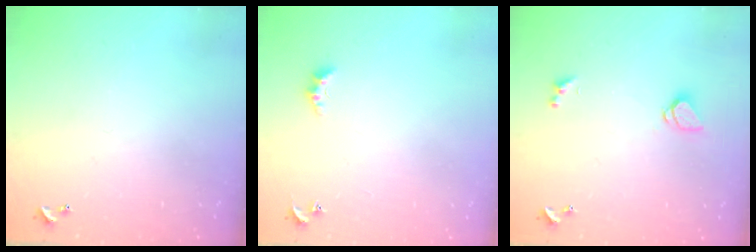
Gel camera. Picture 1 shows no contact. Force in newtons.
{"total": 2.4, "press": 2.4, "slide": 0.6}
{"total": 1.5, "press": 1.4, "slide": 0.5}